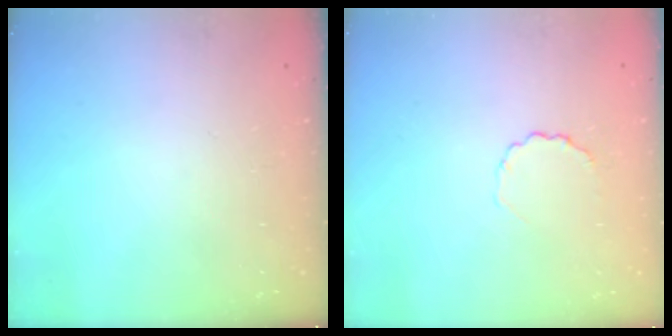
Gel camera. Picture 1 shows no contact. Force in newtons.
{"total": 2.6, "press": 2.3, "slide": 1.0}